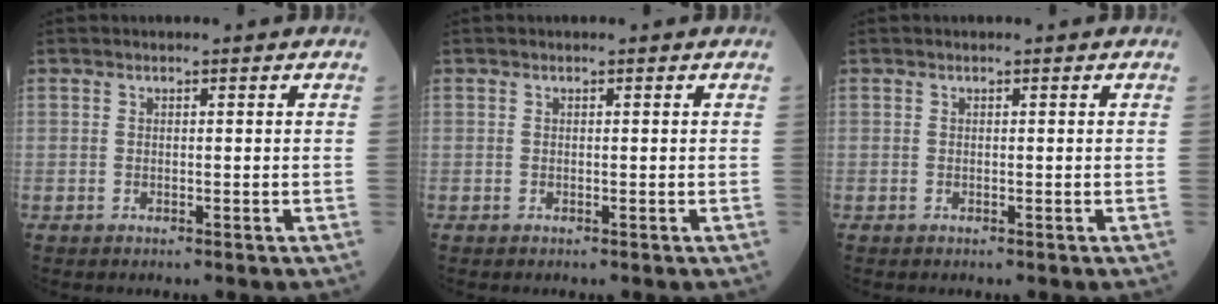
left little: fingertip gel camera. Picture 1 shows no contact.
{"total": 0.0}
{"total": 0.0}